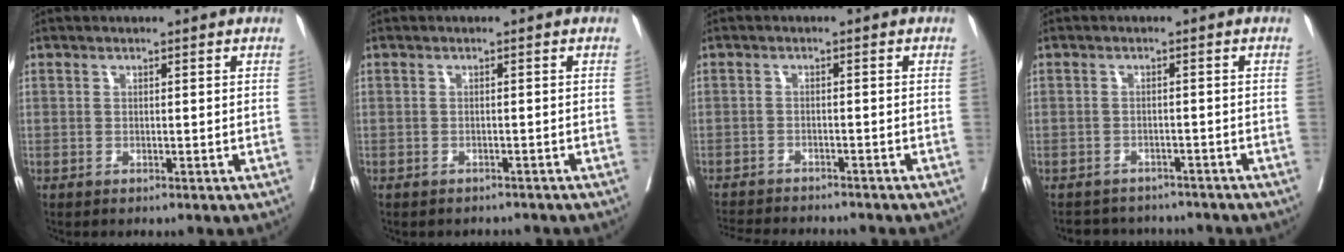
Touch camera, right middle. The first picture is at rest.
{"total": 2.8, "force": [-2.6, 1.0, 0.1], "torque": [0.001, 0.000, -0.035]}
{"total": 11.0, "force": [-10.3, 1.7, 3.5], "torque": [-0.060, -0.007, -0.141]}
{"total": 7.5, "force": [-7.0, 2.4, 0.8], "torque": [-0.008, 0.011, -0.086]}